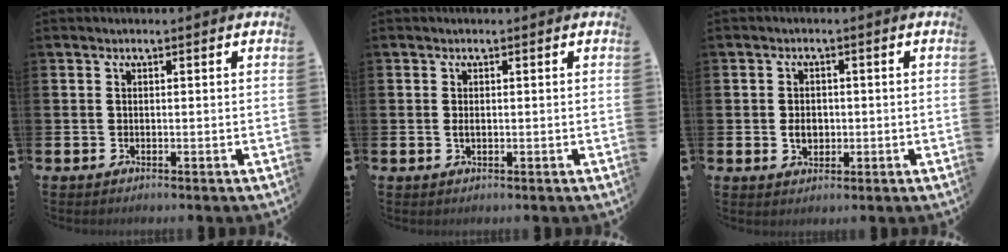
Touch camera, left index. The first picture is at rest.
{"total": 0.8, "force": [0.0, 0.4, 0.7], "torque": [-0.013, 0.004, -0.002]}
{"total": 2.6, "force": [-0.2, 2.0, 1.7], "torque": [-0.019, -0.001, -0.011]}